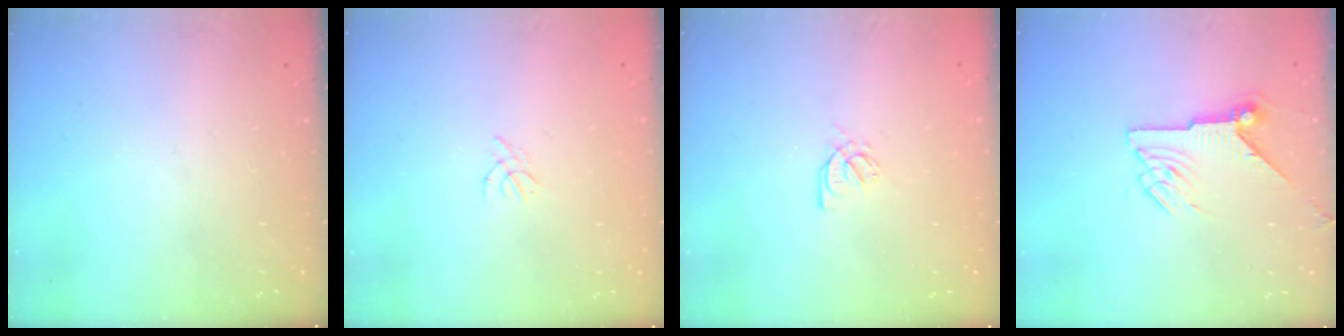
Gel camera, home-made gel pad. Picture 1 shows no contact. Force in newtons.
{"total": 0.8, "press": 0.7, "slide": 0.3}
{"total": 3.5, "press": 3.5, "slide": 0.2}
{"total": 7.5, "press": 7.5, "slide": 0.4}